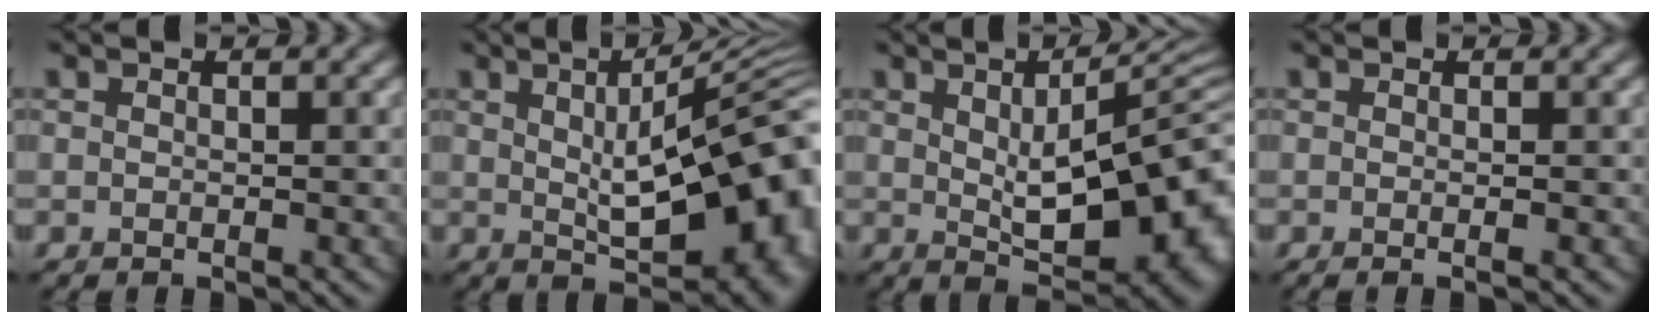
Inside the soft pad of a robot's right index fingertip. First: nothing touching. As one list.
[{"total": 14.7, "force": [1.1, 6.0, 13.3], "torque": [-0.146, 0.000, 0.021]}, {"total": 13.3, "force": [0.2, 5.7, 12.0], "torque": [-0.131, -0.006, 0.013]}, {"total": 1.1, "force": [-0.2, 0.4, 1.1], "torque": [-0.011, -0.004, -0.006]}]